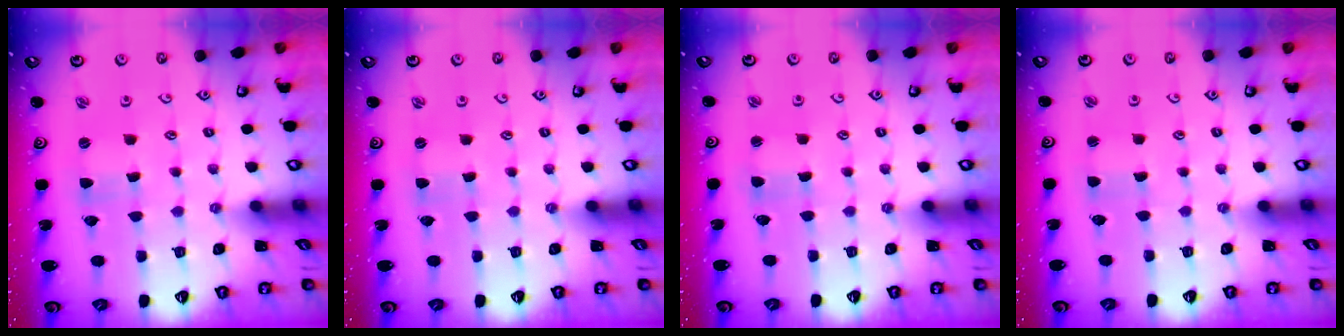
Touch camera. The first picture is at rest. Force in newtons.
{"total": 0.0}
{"total": 1.4, "press": 1.4, "slide": 0.2}
{"total": 1.4, "press": 1.4, "slide": 0.1}